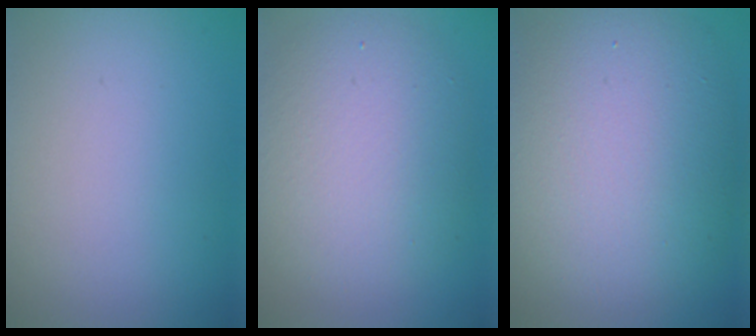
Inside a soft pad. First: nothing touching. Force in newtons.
{"total": 7.0, "press": 7.0, "slide": 0.4}
{"total": 11.7, "press": 11.7, "slide": 0.6}